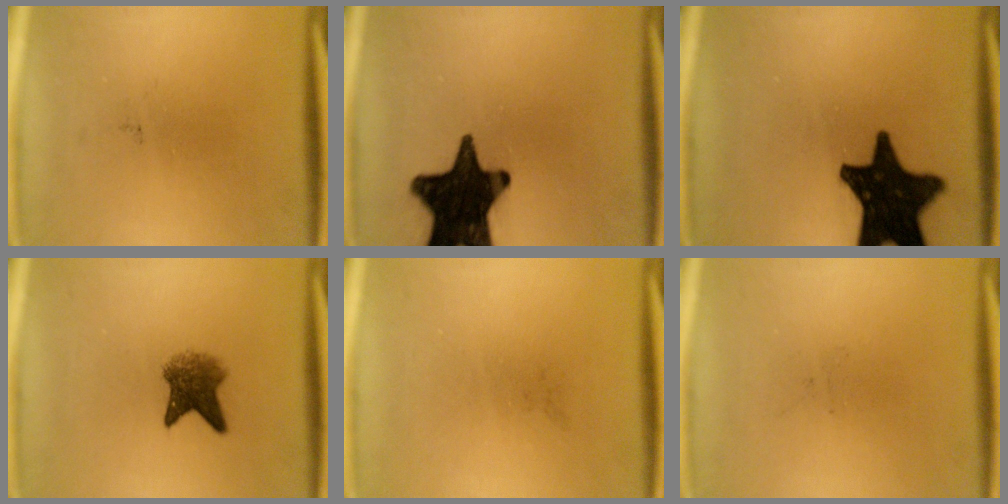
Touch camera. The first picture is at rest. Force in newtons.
{"total": 18.8}
{"total": 18.2}
{"total": 4.9}
{"total": 0.0}
{"total": 0.0}